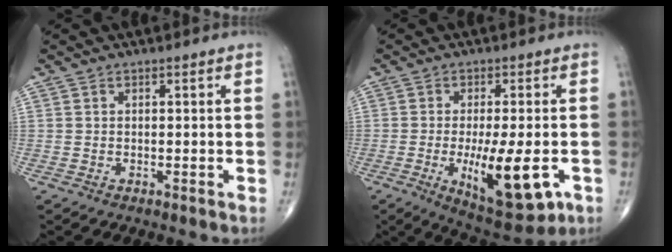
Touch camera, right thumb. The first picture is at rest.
{"total": 13.8, "force": [-3.8, 4.6, 12.5], "torque": [-0.192, -0.017, -0.047]}